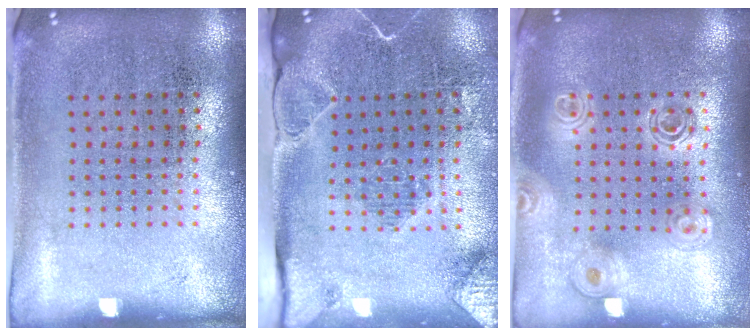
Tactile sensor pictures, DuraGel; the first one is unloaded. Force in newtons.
{"total": 2.1, "press": 2.1, "slide": 0.5}
{"total": 1.6, "press": 1.4, "slide": 0.8}